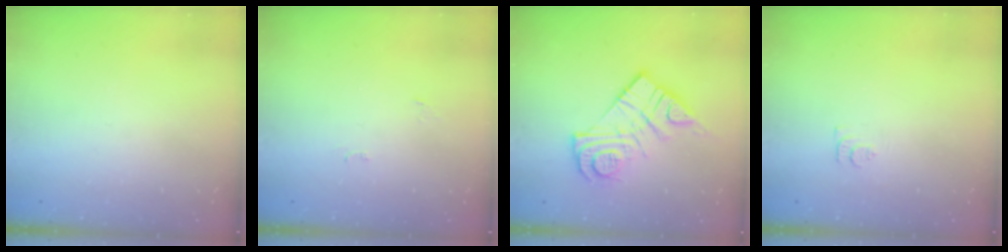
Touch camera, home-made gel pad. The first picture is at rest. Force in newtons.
{"total": 4.5, "press": 4.5, "slide": 0.5}
{"total": 14.7, "press": 14.7, "slide": 1.3}
{"total": 3.7, "press": 3.6, "slide": 0.5}